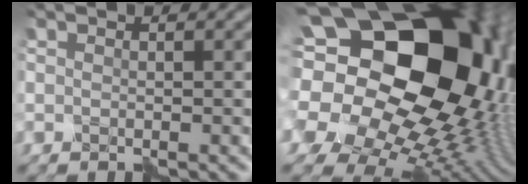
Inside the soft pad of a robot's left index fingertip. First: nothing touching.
{"total": 25.1, "force": [5.4, 19.2, 15.2], "torque": [-0.306, 0.025, 0.075]}